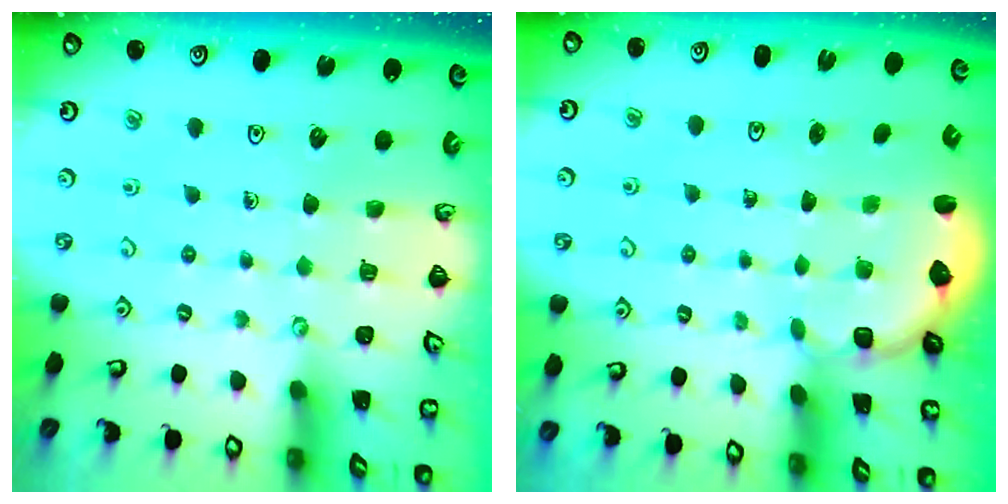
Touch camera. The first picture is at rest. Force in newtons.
{"total": 2.7, "press": 2.0, "slide": 1.8}